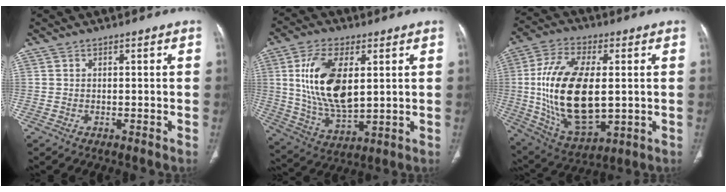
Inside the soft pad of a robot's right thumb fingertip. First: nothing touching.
{"total": 16.5, "force": [3.4, 8.3, 13.9], "torque": [-0.261, -0.018, 0.074]}
{"total": 22.0, "force": [0.6, 11.2, 18.9], "torque": [-0.362, -0.011, 0.024]}